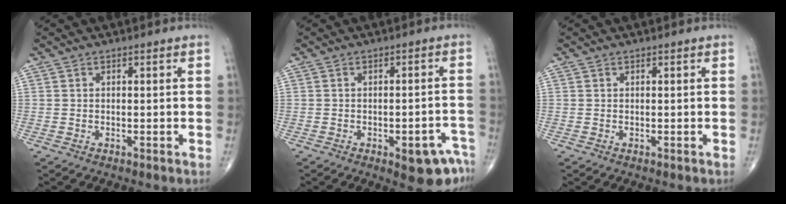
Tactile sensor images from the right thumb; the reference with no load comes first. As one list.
[{"total": 8.1, "force": [-4.5, 3.1, 6.1], "torque": [-0.052, 0.026, -0.049]}, {"total": 0.0}]